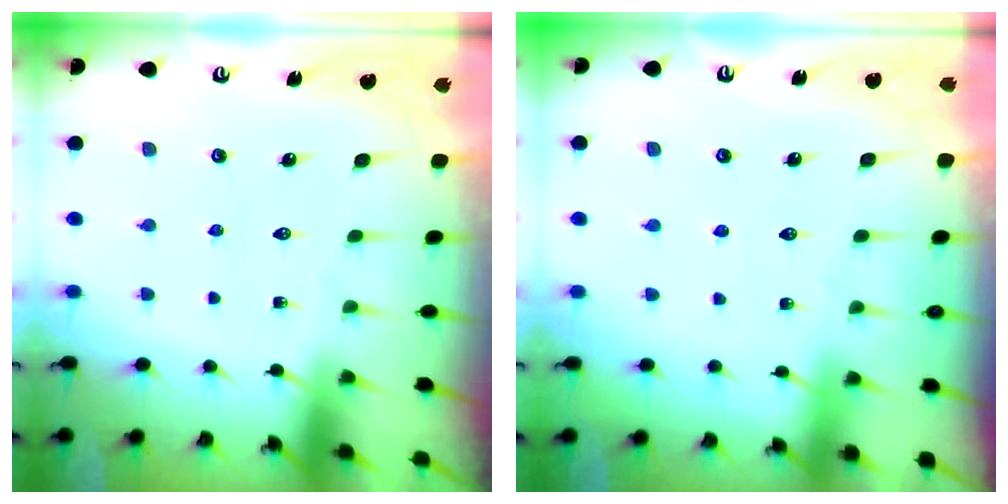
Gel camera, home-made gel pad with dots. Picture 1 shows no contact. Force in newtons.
{"total": 2.5, "press": 2.5, "slide": 0.3}